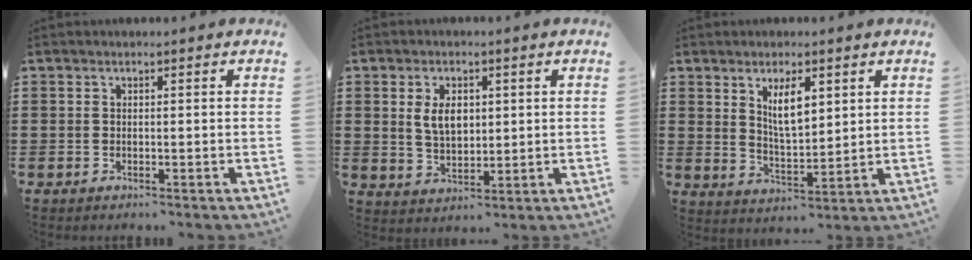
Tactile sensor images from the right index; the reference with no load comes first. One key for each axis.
{"total": 4.9, "fx": 1.1, "fy": 3.0, "fz": 3.7, "tx": -0.073, "ty": 0.009, "tz": 0.017}
{"total": 5.7, "fx": 2.6, "fy": 1.9, "fz": 4.7, "tx": -0.085, "ty": -0.002, "tz": 0.041}